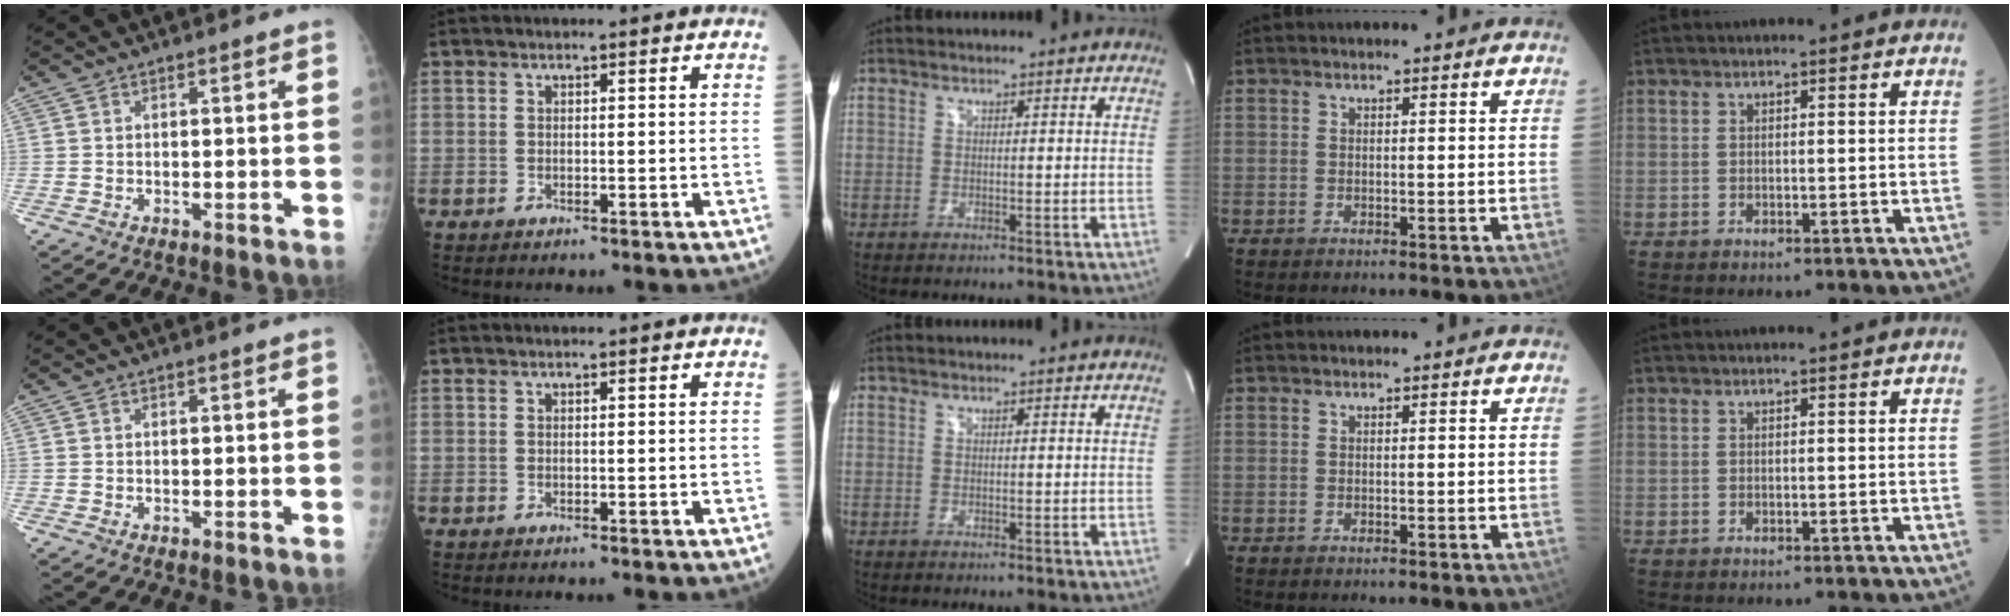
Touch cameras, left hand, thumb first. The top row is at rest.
{}